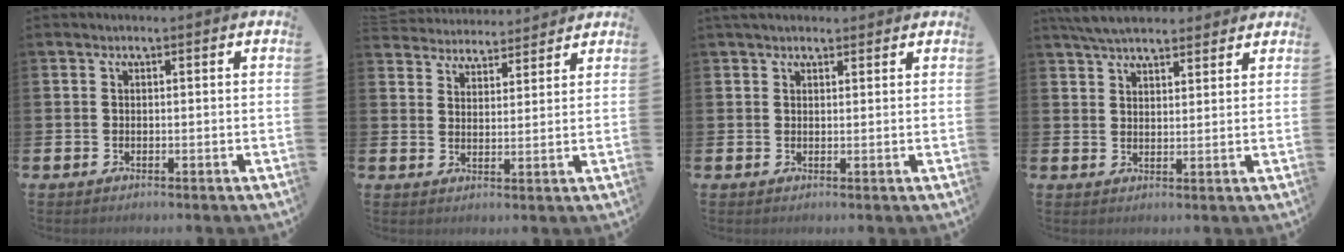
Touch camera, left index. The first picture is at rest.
{"total": 4.9, "force": [4.8, 0.9, -0.4], "torque": [-0.018, -0.025, 0.088]}
{"total": 2.0, "force": [1.7, 0.8, 0.5], "torque": [-0.004, 0.002, 0.029]}
{"total": 5.3, "force": [5.0, 1.3, 1.4], "torque": [-0.035, -0.015, 0.092]}